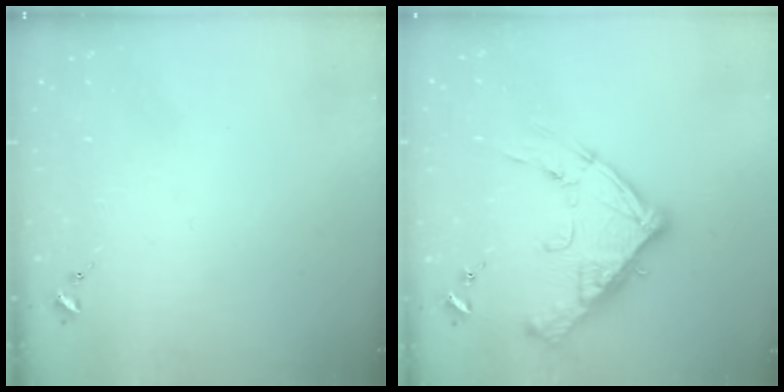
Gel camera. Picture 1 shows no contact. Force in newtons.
{"total": 17.3, "press": 17.2, "slide": 1.6}